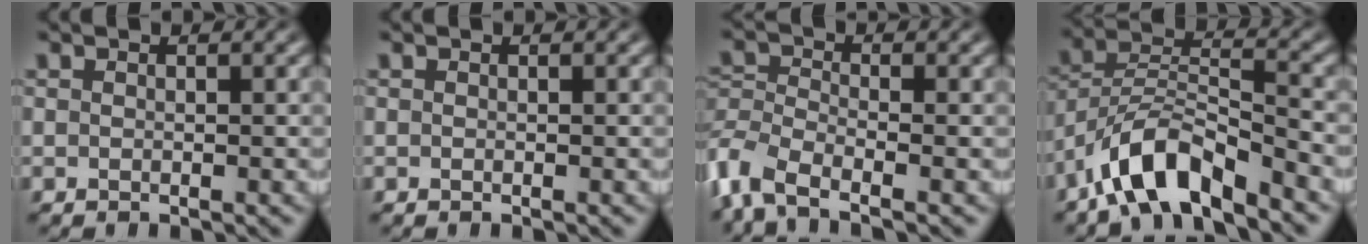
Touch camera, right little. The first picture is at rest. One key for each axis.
{"total": 0.0}
{"total": 4.6, "fx": -2.6, "fy": 2.7, "fz": 2.6, "tx": -0.089, "ty": -0.030, "tz": -0.037}
{"total": 5.9, "fx": -3.6, "fy": 2.7, "fz": 3.8, "tx": -0.082, "ty": -0.020, "tz": -0.053}